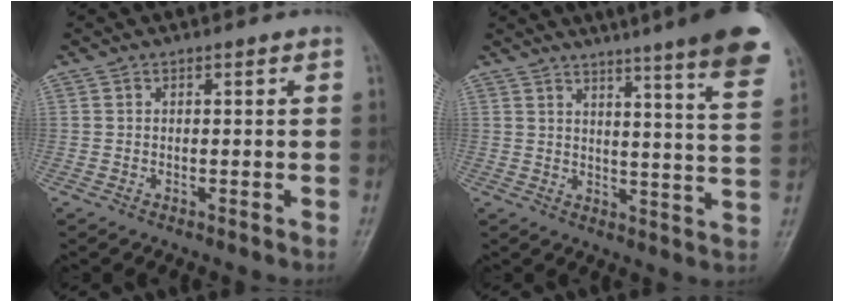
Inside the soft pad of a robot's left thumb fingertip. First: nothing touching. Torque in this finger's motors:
{"motor_torque": [2.62, 1.12, 1.43, -1.34, 0.08]}